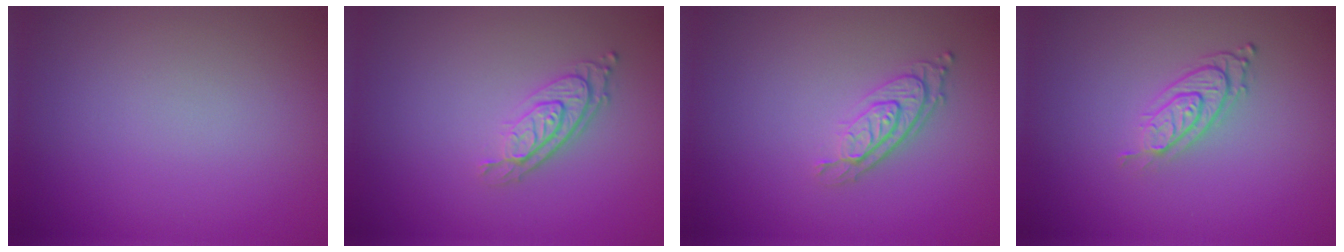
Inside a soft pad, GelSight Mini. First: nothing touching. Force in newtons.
{"total": 3.0, "press": 2.2, "slide": 2.0}
{"total": 3.0, "press": 2.2, "slide": 2.0}
{"total": 3.0, "press": 2.0, "slide": 2.2}